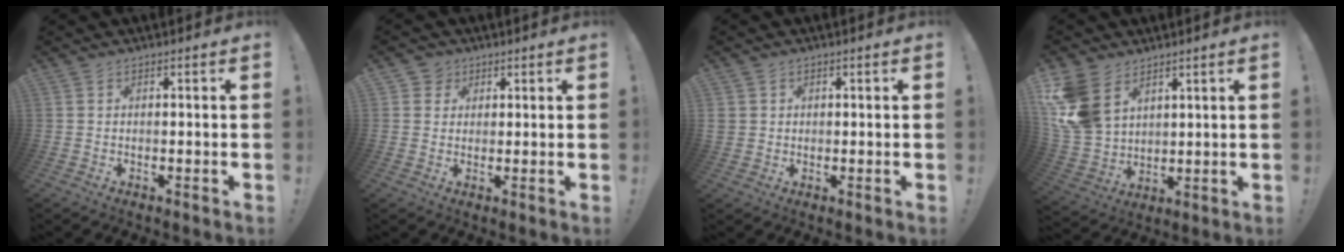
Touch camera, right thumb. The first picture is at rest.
{"total": 3.5, "force": [1.4, 3.2, 0.6], "torque": [-0.008, -0.002, 0.026]}
{"total": 2.7, "force": [0.8, 2.6, 0.2], "torque": [-0.002, 0.002, 0.017]}
{"total": 13.4, "force": [6.7, 9.2, 7.0], "torque": [-0.145, -0.035, 0.135]}